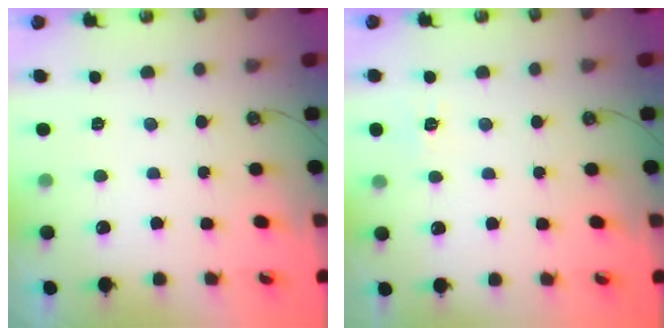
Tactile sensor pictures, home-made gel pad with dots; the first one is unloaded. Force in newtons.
{"total": 5.5, "press": 5.5, "slide": 0.7}